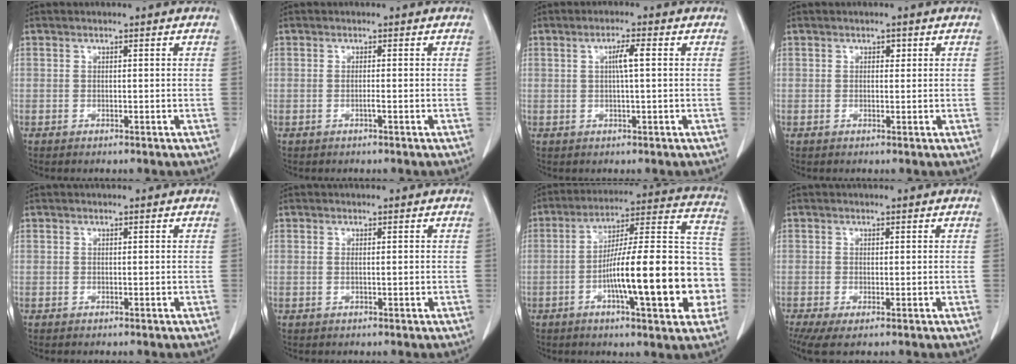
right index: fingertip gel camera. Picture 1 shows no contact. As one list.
[{"total": 0.6, "force": [-0.3, -0.1, 0.5], "torque": [-0.008, 0.001, -0.005]}, {"total": 3.1, "force": [0.6, 0.1, 3.0], "torque": [-0.051, 0.002, 0.010]}, {"total": 1.0, "force": [0.4, 0.7, 0.6], "torque": [-0.004, 0.001, 0.005]}, {"total": 0.0}, {"total": 1.1, "force": [0.0, 0.3, 1.1], "torque": [-0.021, 0.000, 0.003]}, {"total": 22.1, "force": [-5.2, 3.8, 21.1], "torque": [-0.264, 0.033, -0.076]}, {"total": 4.0, "force": [-1.3, 1.5, 3.4], "torque": [-0.070, -0.004, -0.021]}]